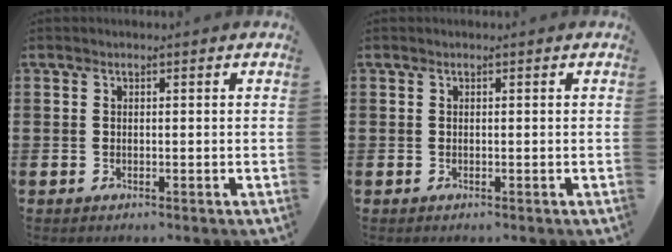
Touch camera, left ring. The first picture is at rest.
{"total": 0.0}